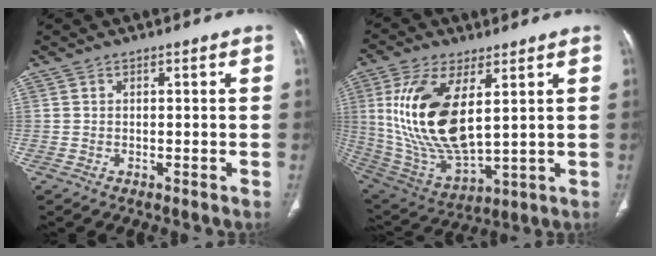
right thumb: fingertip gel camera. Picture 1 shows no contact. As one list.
[{"total": 19.5, "force": [4.7, 8.8, 16.8], "torque": [-0.339, -0.026, 0.104]}]